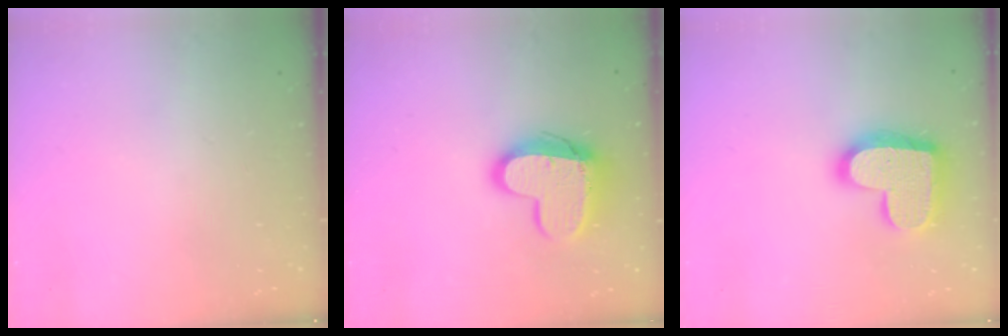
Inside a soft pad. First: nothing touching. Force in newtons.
{"total": 13.5, "press": 13.5, "slide": 1.2}
{"total": 17.7, "press": 17.7, "slide": 1.2}